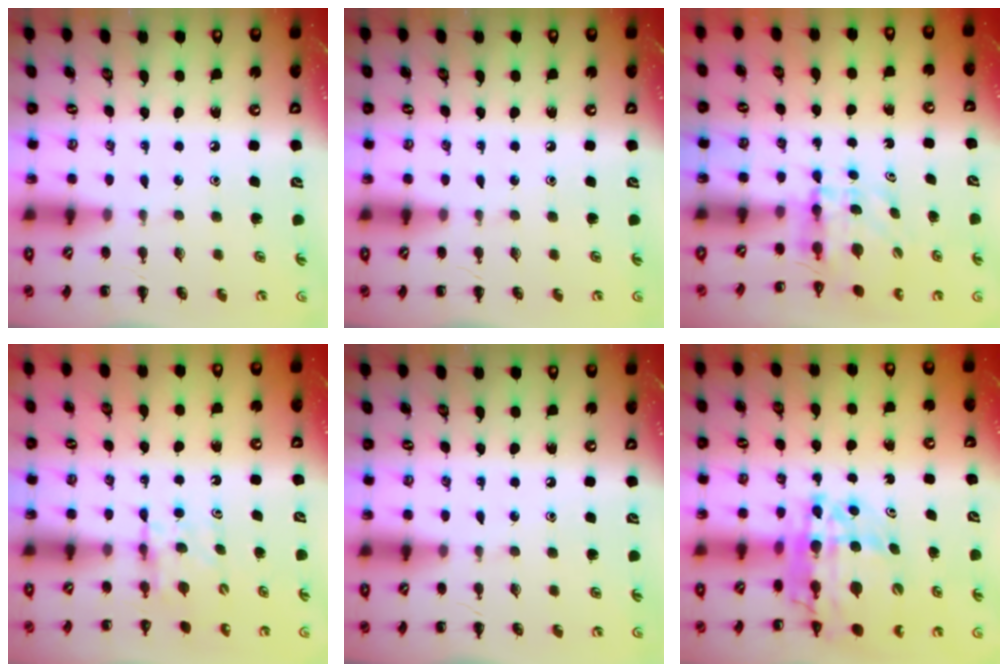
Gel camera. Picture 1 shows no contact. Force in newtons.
{"total": 0.0}
{"total": 4.0, "press": 4.0, "slide": 0.1}
{"total": 5.3, "press": 5.3, "slide": 0.3}
{"total": 0.0}
{"total": 17.0, "press": 16.3, "slide": 4.6}